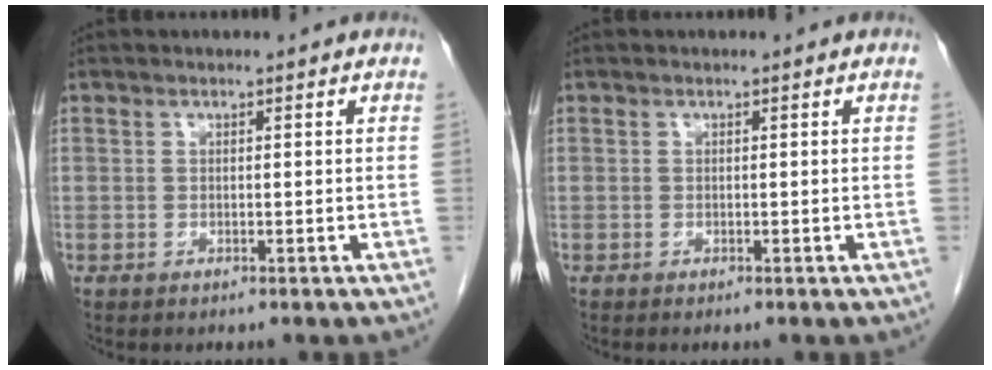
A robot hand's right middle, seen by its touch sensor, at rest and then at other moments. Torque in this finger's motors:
{"motor_torque": [0.30, -0.28, 0.04, 0.01]}